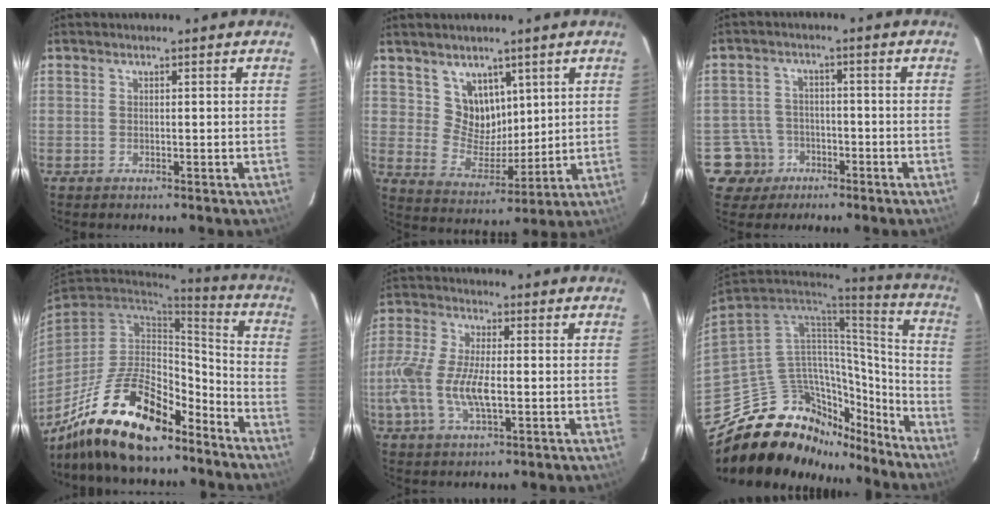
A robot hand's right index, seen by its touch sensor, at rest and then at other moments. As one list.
[{"total": 8.1, "force": [4.6, 6.2, 2.5], "torque": [-0.040, 0.001, 0.100]}, {"total": 6.1, "force": [-3.0, 5.3, -0.1], "torque": [-0.017, 0.025, -0.050]}, {"total": 20.8, "force": [-14.7, 8.3, 12.2], "torque": [-0.244, 0.001, -0.245]}, {"total": 11.3, "force": [-2.1, 4.4, 10.2], "torque": [-0.226, 0.000, -0.043]}, {"total": 26.6, "force": [-19.7, 14.1, 10.9], "torque": [-0.204, 0.042, -0.288]}]